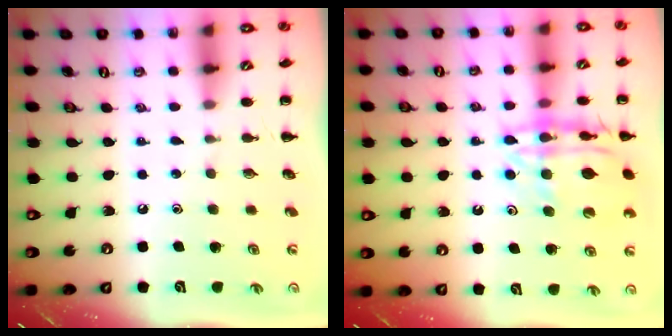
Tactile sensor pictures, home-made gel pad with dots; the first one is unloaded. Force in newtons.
{"total": 16.3, "press": 16.1, "slide": 2.3}